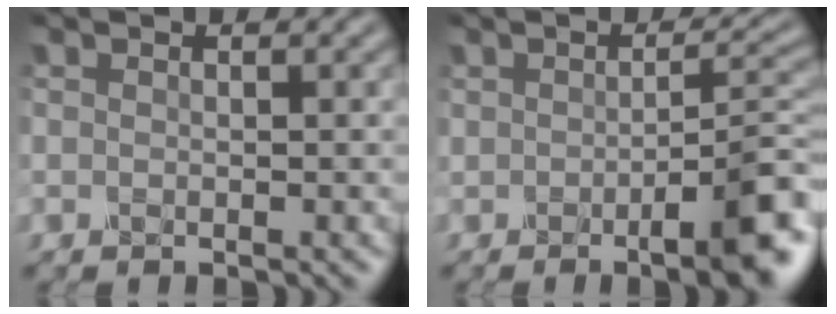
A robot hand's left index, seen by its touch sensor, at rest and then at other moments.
{"total": 6.2, "force": [-1.7, 1.4, 5.8], "torque": [-0.077, -0.005, -0.019]}